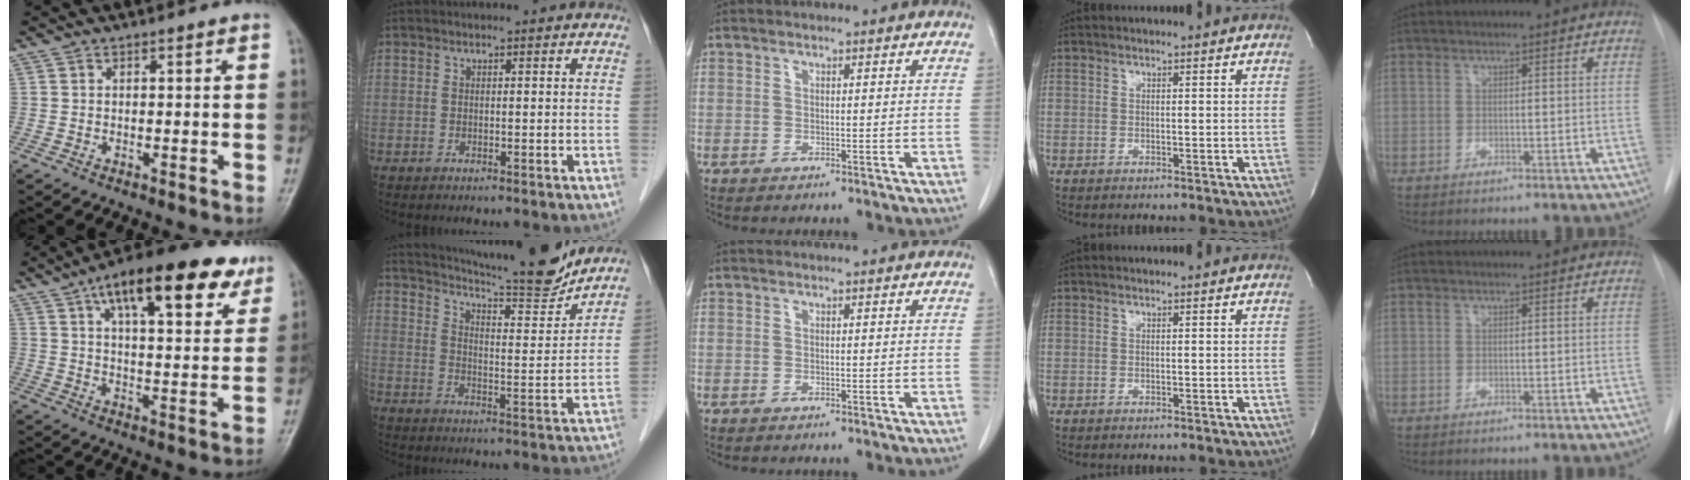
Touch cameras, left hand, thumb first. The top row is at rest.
{"thumb": {"total": 20.7, "force": [11.5, 7.8, 15.4], "torque": [-0.203, -0.015, 0.170]}, "index": {"total": 17.1, "force": [15.8, 0.6, 6.5], "torque": [-0.109, -0.032, 0.222]}}